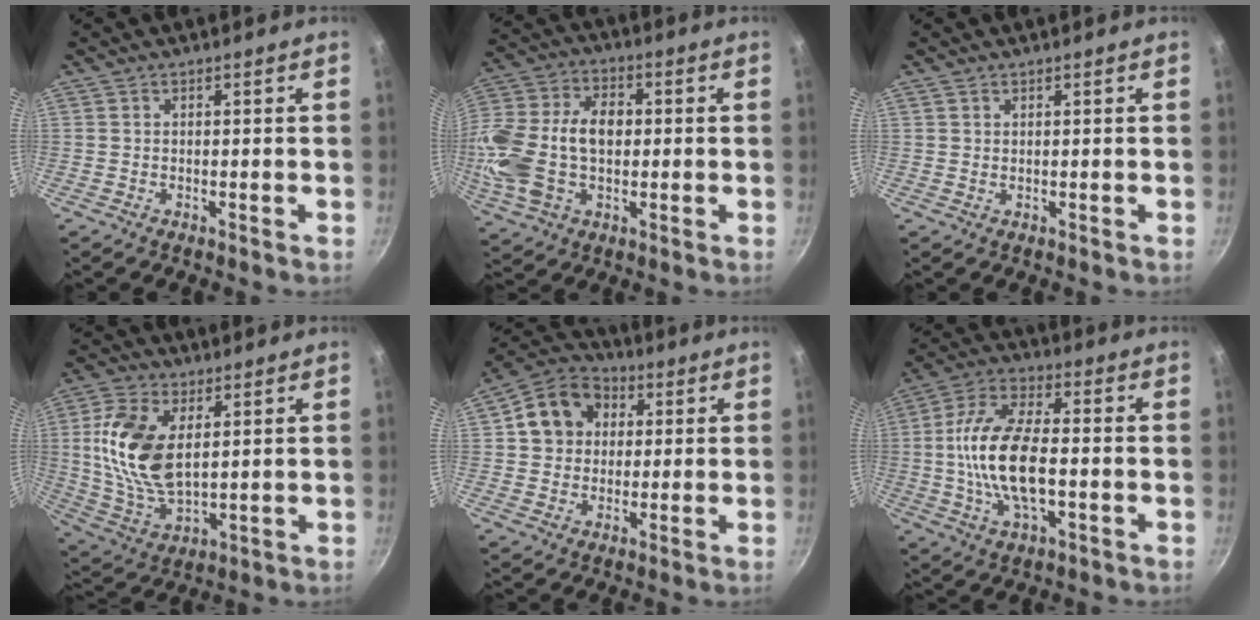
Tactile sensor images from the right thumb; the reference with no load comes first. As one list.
[{"total": 19.4, "force": [-0.4, 12.6, 14.7], "torque": [-0.286, 0.032, -0.011]}, {"total": 0.6, "force": [0.4, 0.3, 0.2], "torque": [-0.002, -0.007, 0.006]}, {"total": 15.7, "force": [3.3, 8.7, 12.6], "torque": [-0.241, -0.013, 0.070]}, {"total": 11.6, "force": [2.6, 9.8, 5.7], "torque": [-0.069, 0.014, 0.026]}, {"total": 16.0, "force": [-1.8, 7.6, 13.9], "torque": [-0.261, 0.025, -0.044]}]